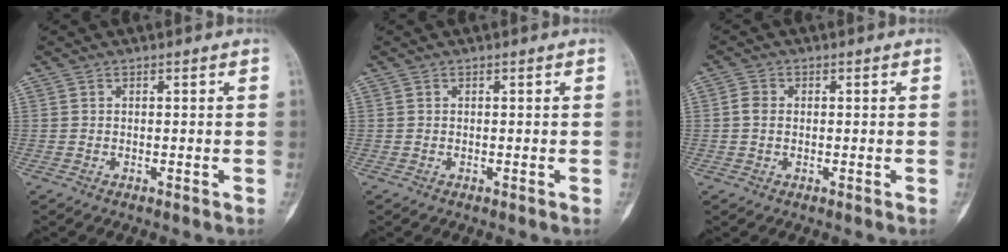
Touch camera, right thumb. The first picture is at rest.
{"total": 0.0}
{"total": 2.5, "force": [0.0, 1.9, 1.6], "torque": [-0.033, 0.004, -0.003]}